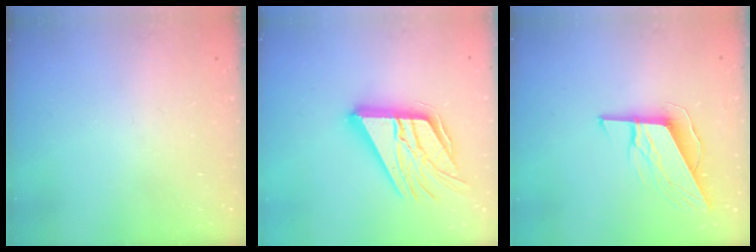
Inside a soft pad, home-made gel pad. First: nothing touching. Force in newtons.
{"total": 21.6, "press": 21.5, "slide": 2.3}
{"total": 9.7, "press": 9.5, "slide": 1.9}